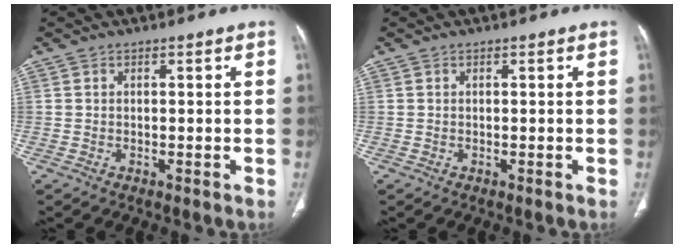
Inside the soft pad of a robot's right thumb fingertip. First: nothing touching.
{"total": 0.0}